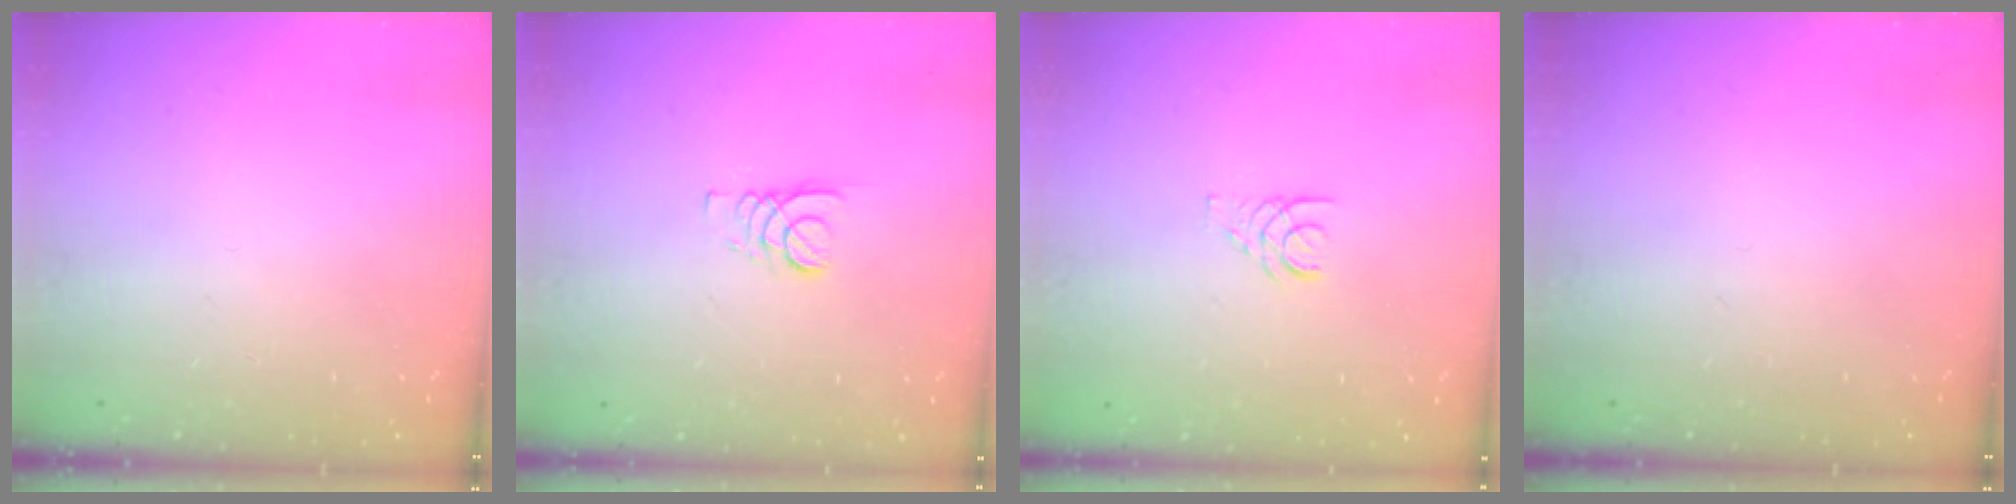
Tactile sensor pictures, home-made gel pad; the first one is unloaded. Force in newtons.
{"total": 2.7, "press": 2.7, "slide": 0.3}
{"total": 1.7, "press": 1.7, "slide": 0.2}
{"total": 0.0}